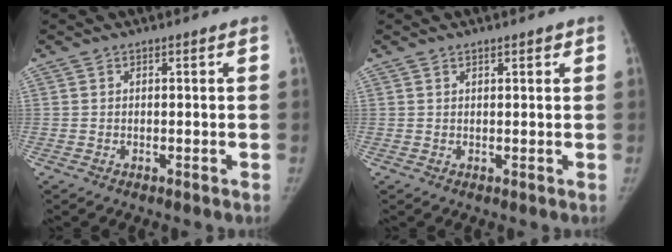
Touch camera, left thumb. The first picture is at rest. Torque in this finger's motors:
{"motor_torque": [-0.11, -0.09, -0.26, 0.17, 0.00]}